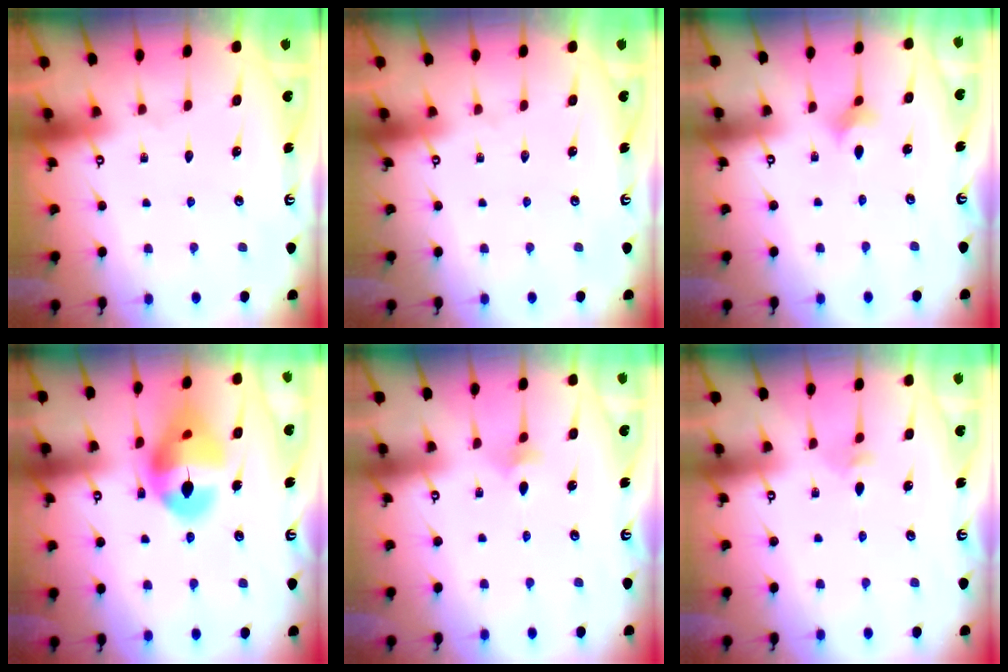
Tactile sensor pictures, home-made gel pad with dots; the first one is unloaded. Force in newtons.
{"total": 0.0}
{"total": 3.5, "press": 3.4, "slide": 0.8}
{"total": 15.9, "press": 15.7, "slide": 2.1}
{"total": 3.4, "press": 3.3, "slide": 0.8}
{"total": 3.2, "press": 3.2, "slide": 0.6}